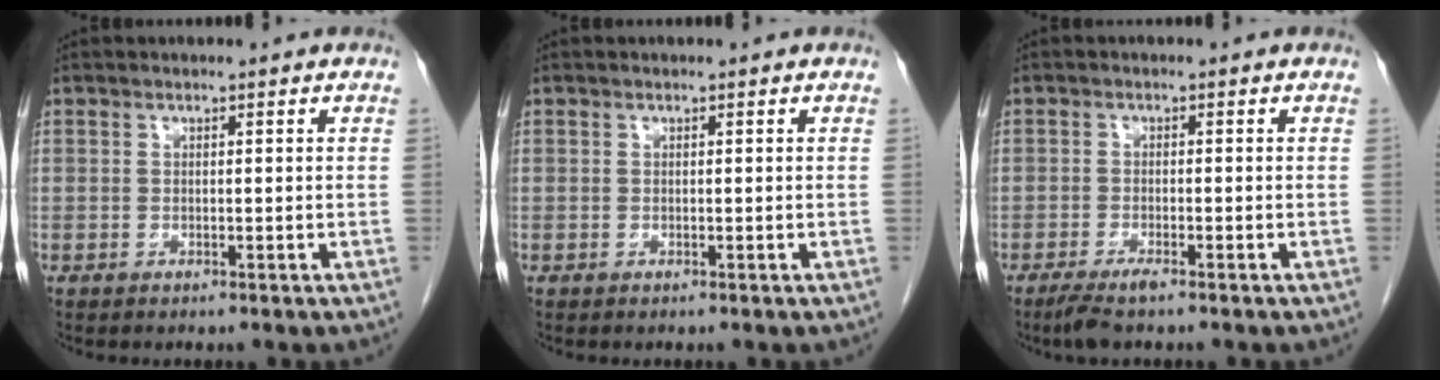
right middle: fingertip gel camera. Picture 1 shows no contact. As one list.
[{"total": 0.0}, {"total": 3.1, "force": [-2.3, 0.2, 2.1], "torque": [-0.042, -0.007, -0.045]}]